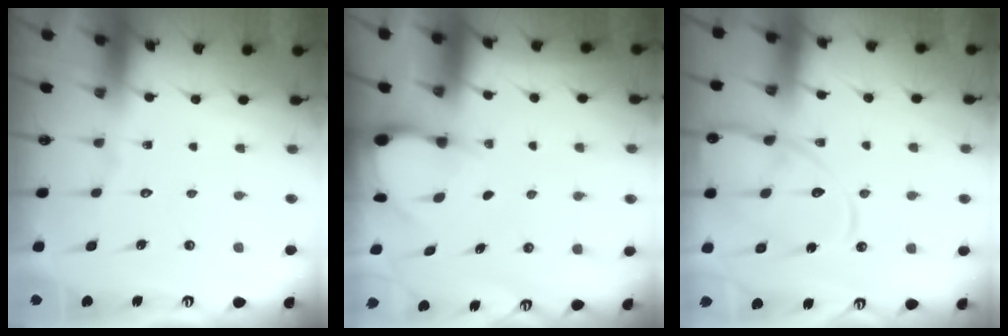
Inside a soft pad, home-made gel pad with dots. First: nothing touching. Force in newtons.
{"total": 3.0, "press": 3.0, "slide": 0.4}
{"total": 13.8, "press": 13.7, "slide": 1.4}